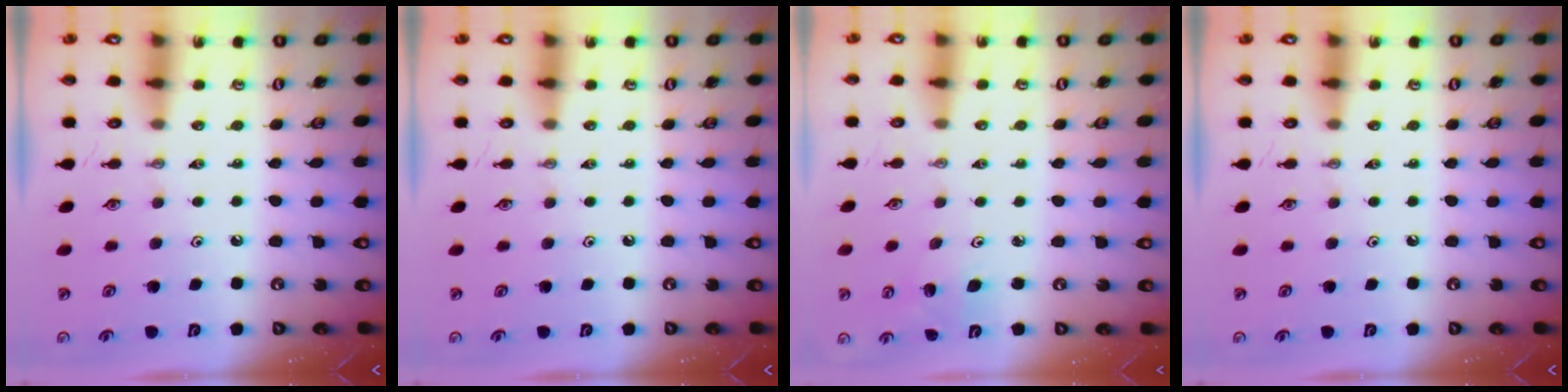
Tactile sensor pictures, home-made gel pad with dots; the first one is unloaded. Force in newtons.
{"total": 0.0}
{"total": 3.3, "press": 3.0, "slide": 1.4}
{"total": 0.0}